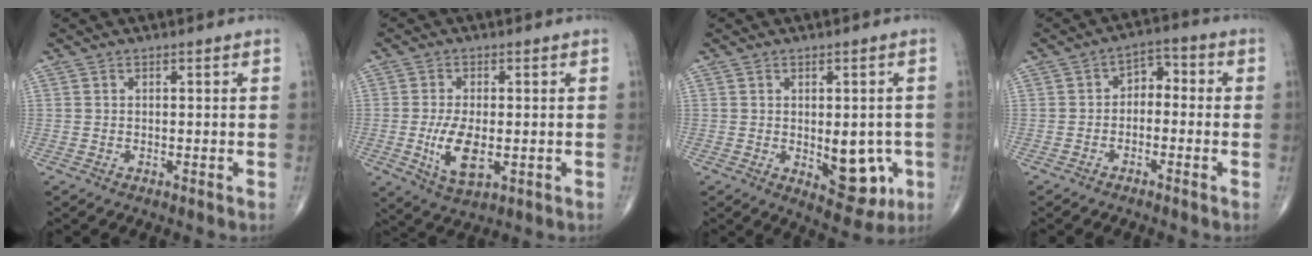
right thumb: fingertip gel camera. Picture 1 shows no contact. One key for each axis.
{"total": 7.9, "fx": -1.3, "fy": 3.8, "fz": 6.8, "tx": -0.122, "ty": -0.010, "tz": -0.015}
{"total": 9.3, "fx": -1.8, "fy": 4.9, "fz": 7.8, "tx": -0.059, "ty": -0.006, "tz": -0.009}
{"total": 4.9, "fx": -1.1, "fy": 3.4, "fz": 3.3, "tx": -0.027, "ty": 0.035, "tz": -0.033}